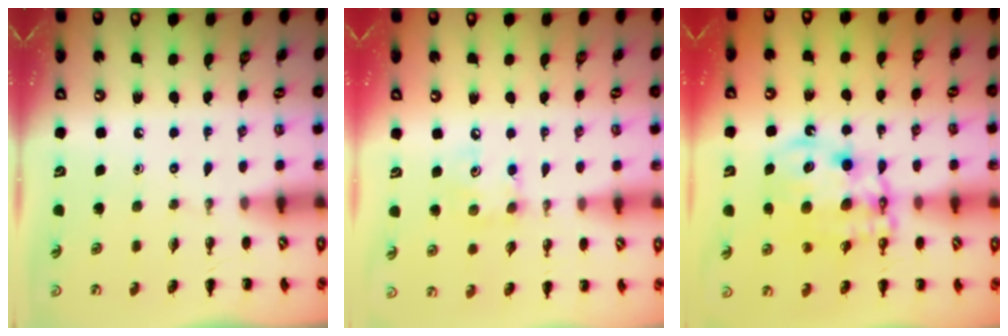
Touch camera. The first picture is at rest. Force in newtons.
{"total": 5.3, "press": 5.2, "slide": 0.8}
{"total": 12.6, "press": 12.2, "slide": 3.3}